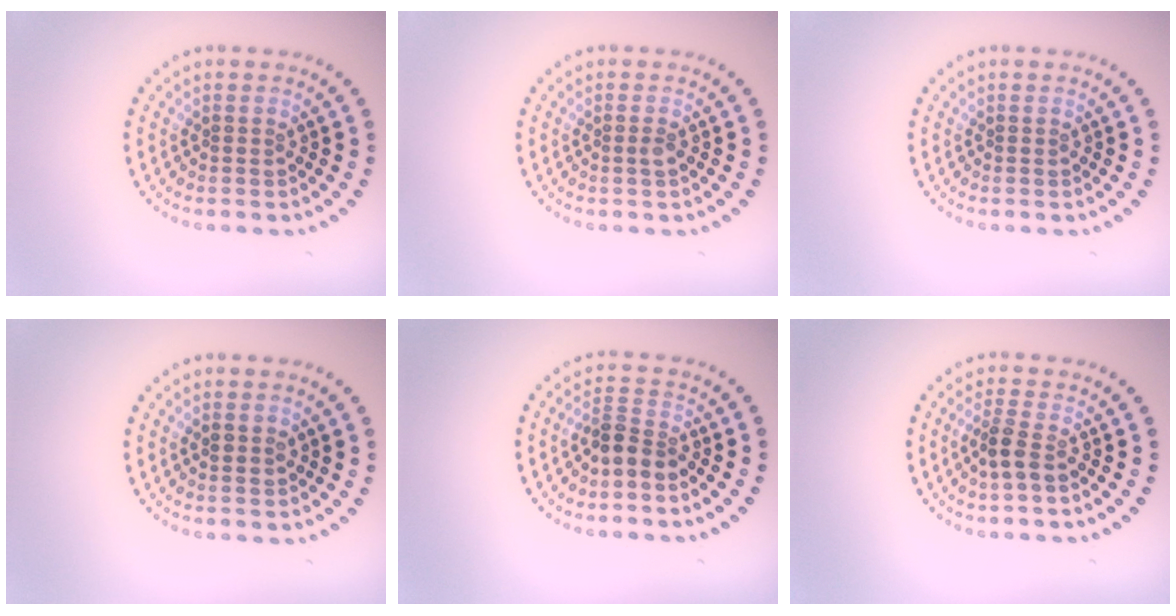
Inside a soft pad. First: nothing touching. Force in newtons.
{"total": 0.8, "press": 0.6, "slide": 0.5}
{"total": 0.0}
{"total": 1.0, "press": 0.9, "slide": 0.3}
{"total": 2.4, "press": 1.8, "slide": 1.6}
{"total": 1.9, "press": 1.6, "slide": 1.1}